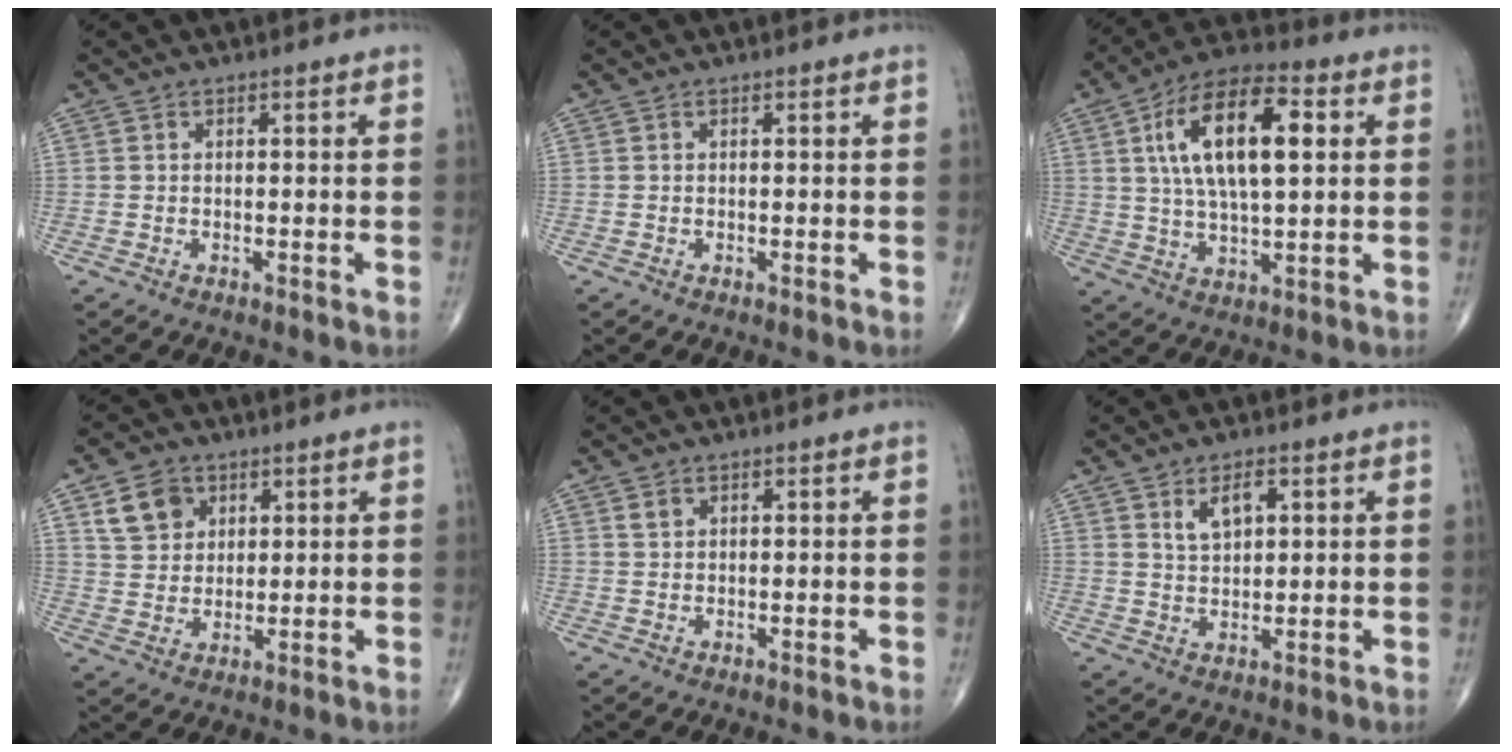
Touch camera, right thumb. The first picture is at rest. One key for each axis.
{"total": 0.0}
{"total": 17.0, "fx": 4.2, "fy": 7.1, "fz": 14.8, "tx": -0.257, "ty": 0.008, "tz": 0.069}
{"total": 7.3, "fx": 3.5, "fy": 5.7, "fz": 3.0, "tx": -0.030, "ty": -0.013, "tz": 0.066}
{"total": 1.3, "fx": 0.8, "fy": 0.9, "fz": 0.5, "tx": -0.003, "ty": -0.002, "tz": 0.015}
{"total": 4.8, "fx": 2.2, "fy": 2.5, "fz": 3.5, "tx": -0.053, "ty": -0.011, "tz": 0.042}